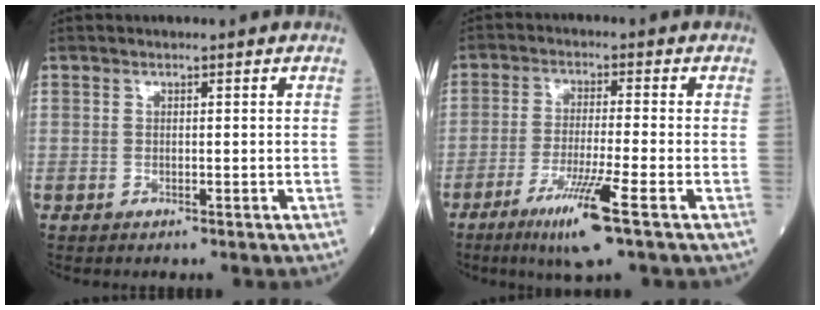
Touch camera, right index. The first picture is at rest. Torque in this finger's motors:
{"motor_torque": [1.07, -0.57, 0.55, 0.18]}